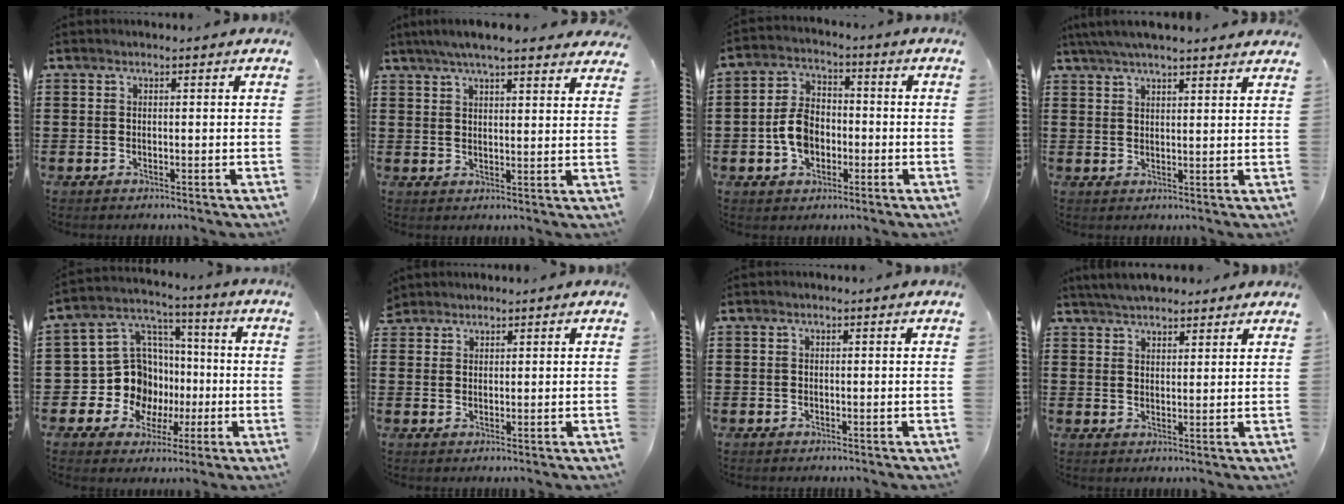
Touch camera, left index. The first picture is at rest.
{"total": 5.5, "force": [4.8, 0.4, 2.7], "torque": [-0.065, -0.008, 0.087]}
{"total": 6.3, "force": [-1.6, 4.5, 4.2], "torque": [-0.099, 0.006, -0.034]}
{"total": 4.6, "force": [4.1, 0.2, 2.0], "torque": [-0.050, -0.006, 0.075]}
{"total": 11.9, "force": [-1.7, 11.2, 3.9], "torque": [-0.125, 0.000, -0.022]}
{"total": 1.8, "force": [1.6, 0.7, -0.1], "torque": [-0.003, 0.004, 0.034]}
{"total": 0.0}
{"total": 4.5, "force": [4.2, 0.9, 1.1], "torque": [-0.033, -0.005, 0.080]}